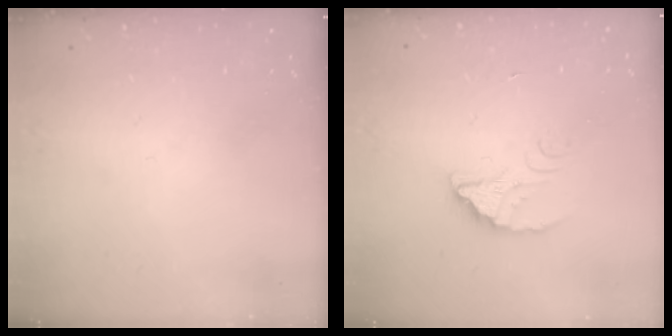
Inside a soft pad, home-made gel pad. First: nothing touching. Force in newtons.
{"total": 2.5, "press": 2.5, "slide": 0.1}